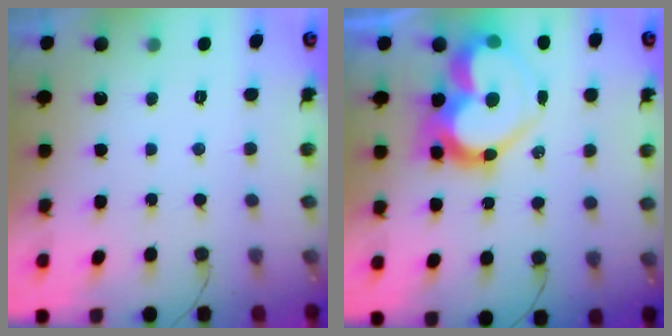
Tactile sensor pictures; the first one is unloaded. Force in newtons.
{"total": 20.6, "press": 20.5, "slide": 1.6}